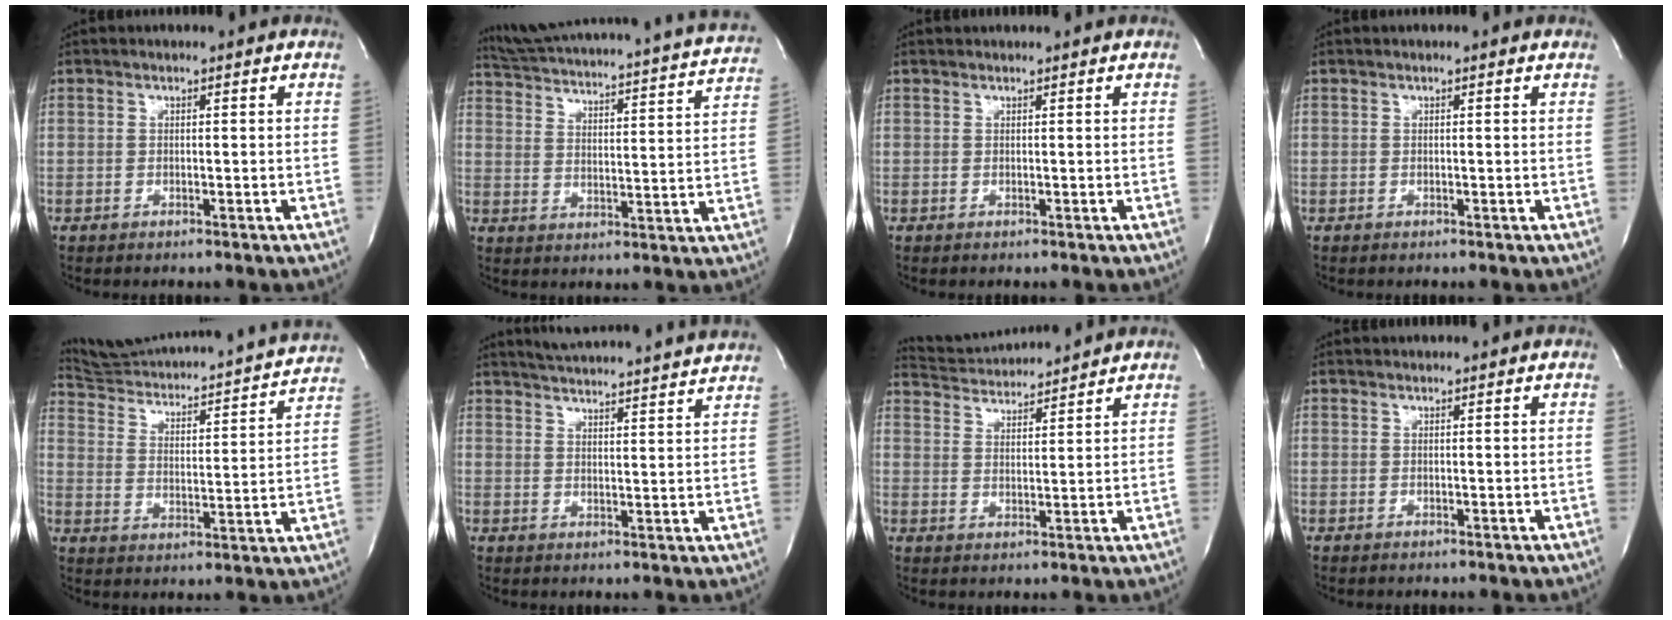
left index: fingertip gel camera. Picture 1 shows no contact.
{"total": 23.2, "force": [21.8, 0.8, 7.9], "torque": [-0.133, -0.049, 0.281]}
{"total": 0.7, "force": [0.7, -0.2, 0.0], "torque": [-0.004, 0.010, 0.014]}
{"total": 0.0}
{"total": 20.3, "force": [19.3, 1.7, 5.9], "torque": [-0.091, -0.042, 0.264]}
{"total": 18.7, "force": [17.8, 0.0, 5.8], "torque": [-0.095, -0.019, 0.229]}
{"total": 8.6, "force": [8.5, -0.3, 1.3], "torque": [-0.037, 0.013, 0.142]}
{"total": 1.0, "force": [1.0, -0.2, 0.1], "torque": [-0.003, 0.011, 0.018]}